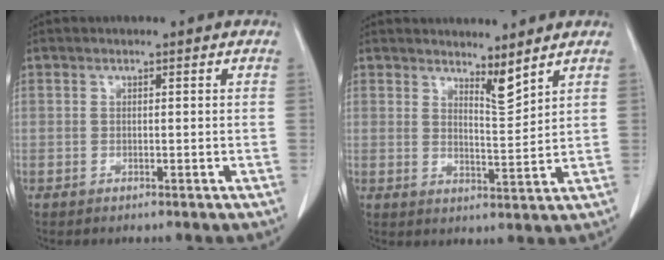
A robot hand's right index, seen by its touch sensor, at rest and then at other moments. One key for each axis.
{"total": 3.7, "fx": 3.2, "fy": 0.1, "fz": 1.7, "tx": -0.032, "ty": -0.018, "tz": 0.061}